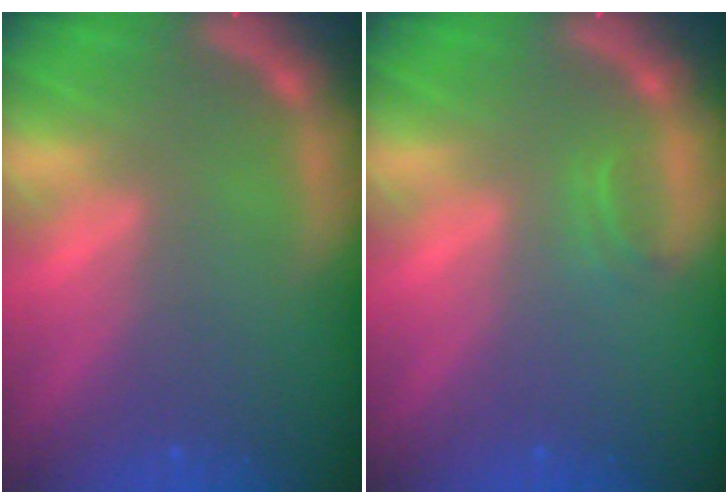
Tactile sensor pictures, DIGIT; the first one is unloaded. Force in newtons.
{"total": 0.9}